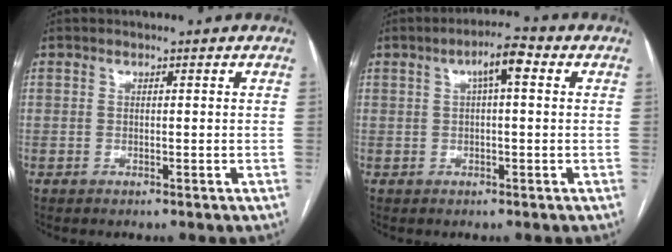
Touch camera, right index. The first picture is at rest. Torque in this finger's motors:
{"motor_torque": [0.61, 0.35, 0.13, 0.09]}